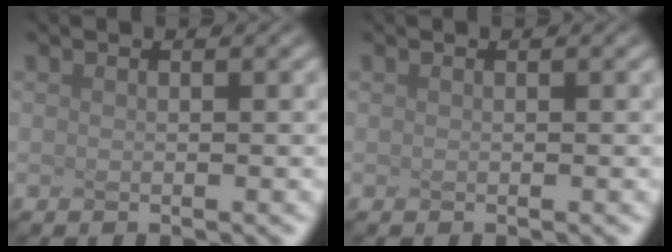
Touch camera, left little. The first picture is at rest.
{"total": 0.0}